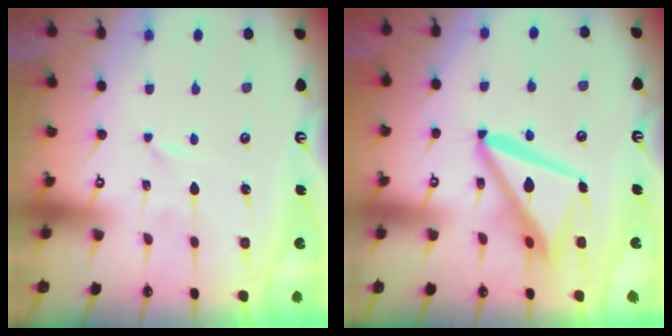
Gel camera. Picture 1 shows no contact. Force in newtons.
{"total": 15.4, "press": 15.3, "slide": 1.7}